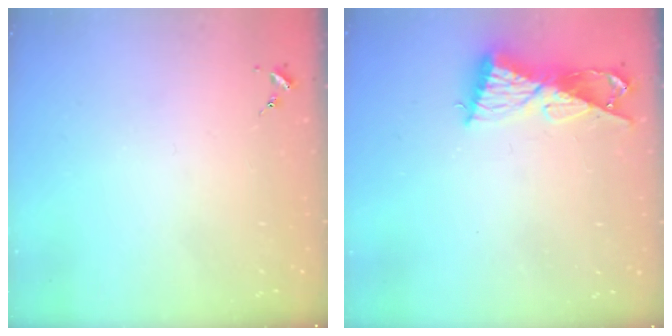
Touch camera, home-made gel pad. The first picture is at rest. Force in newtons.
{"total": 9.2, "press": 9.1, "slide": 0.8}